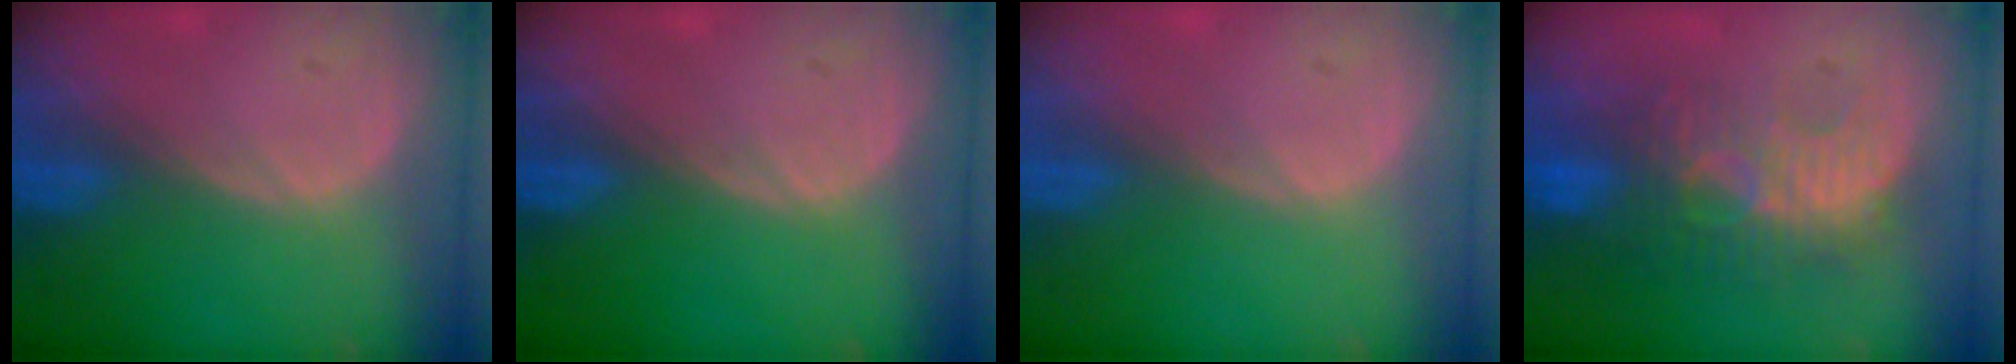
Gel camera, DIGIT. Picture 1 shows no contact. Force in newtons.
{"total": 0.0}
{"total": 0.0}
{"total": 9.3, "press": 8.8, "slide": 2.9}